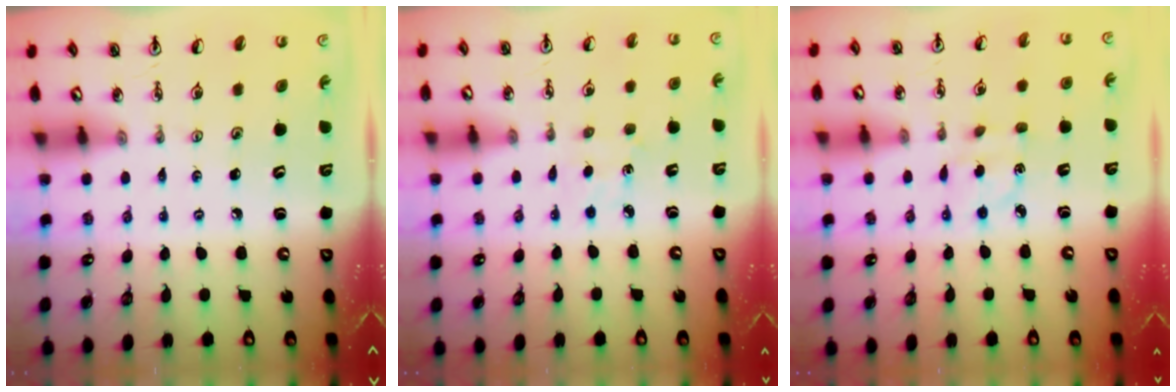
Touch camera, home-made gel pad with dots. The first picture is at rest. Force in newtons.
{"total": 2.6, "press": 2.6, "slide": 0.4}
{"total": 2.2, "press": 2.2, "slide": 0.2}